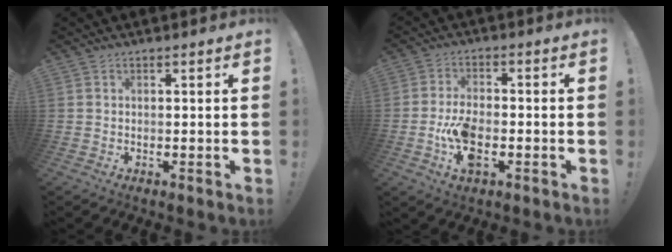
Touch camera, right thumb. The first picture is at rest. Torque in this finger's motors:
{"motor_torque": [1.35, 1.21, 1.00, -0.31, 0.02]}